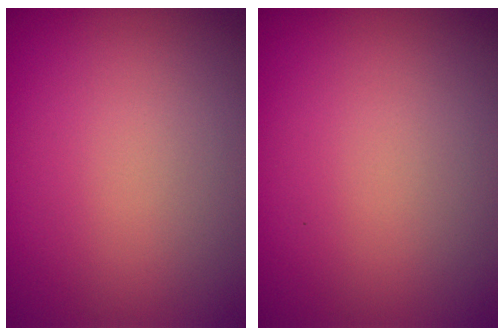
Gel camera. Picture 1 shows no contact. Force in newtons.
{"total": 0.0}